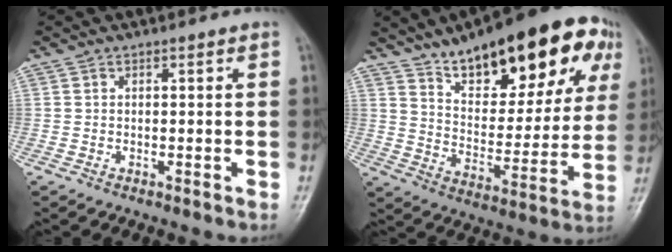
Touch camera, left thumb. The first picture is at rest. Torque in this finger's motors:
{"motor_torque": [0.35, 0.40, 1.53, -1.24, 0.14]}